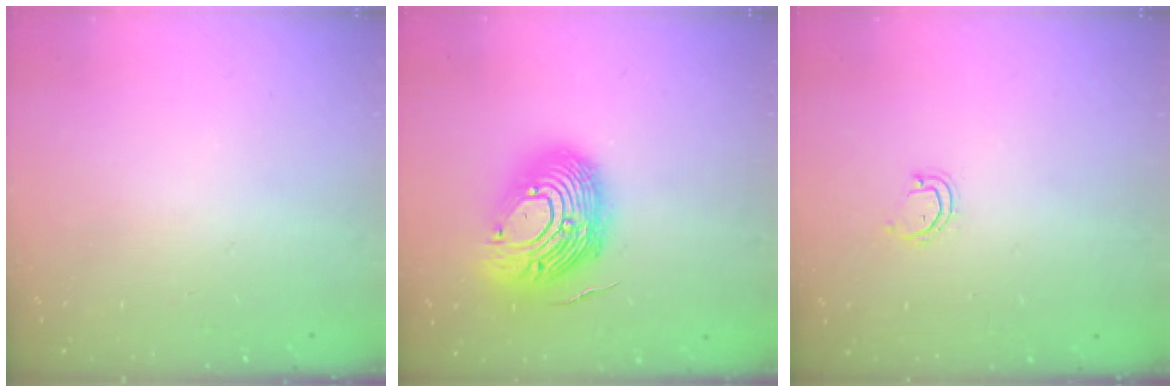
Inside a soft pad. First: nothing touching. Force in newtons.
{"total": 19.5, "press": 19.3, "slide": 3.1}
{"total": 3.4, "press": 3.4, "slide": 0.2}